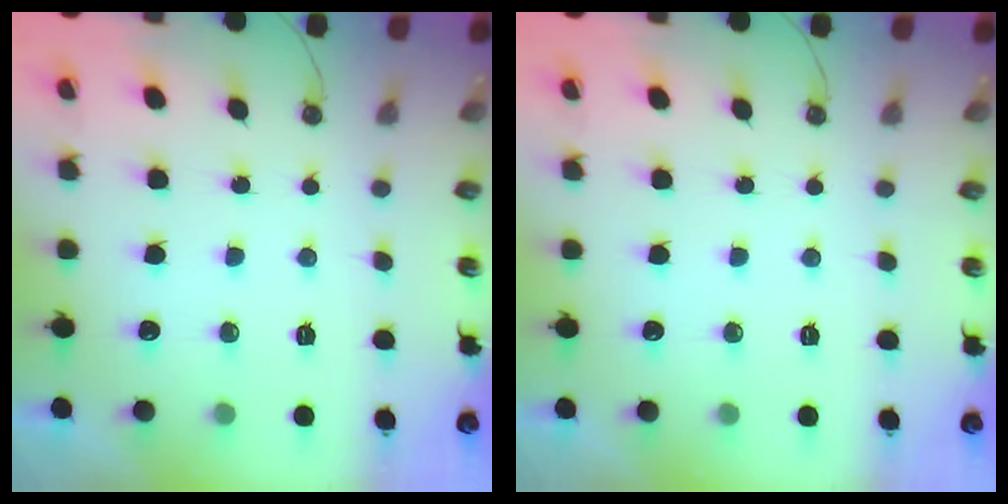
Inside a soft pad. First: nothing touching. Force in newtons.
{"total": 0.0}